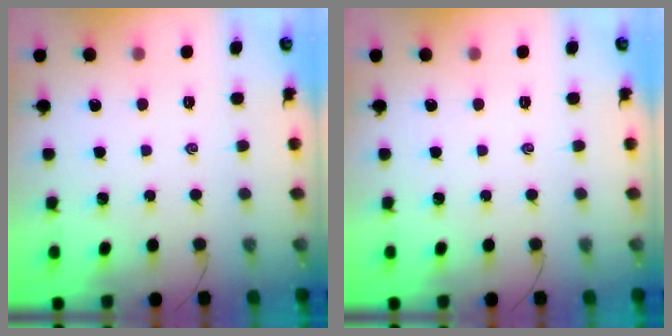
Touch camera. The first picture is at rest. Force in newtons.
{"total": 0.0}